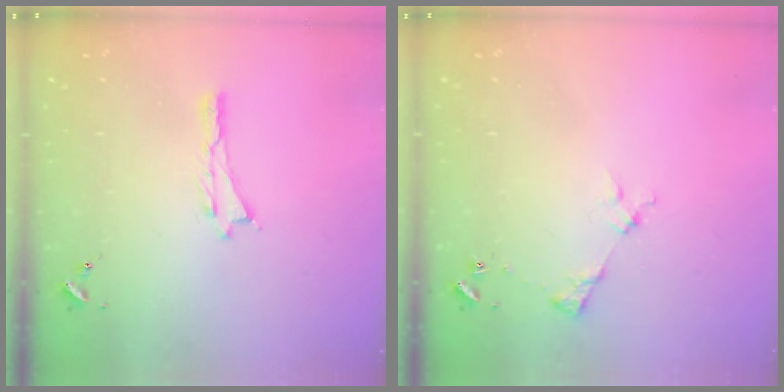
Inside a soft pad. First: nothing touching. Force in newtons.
{"total": 2.9, "press": 2.9, "slide": 0.4}